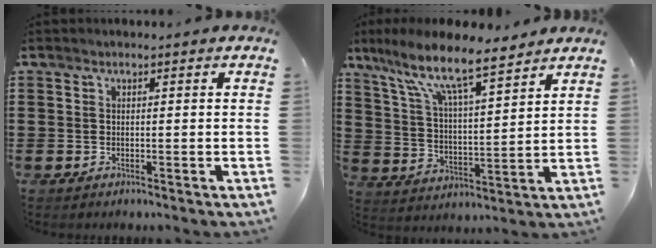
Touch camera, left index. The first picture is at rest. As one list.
[{"total": 10.1, "force": [7.8, 1.8, 6.1], "torque": [-0.144, -0.034, 0.132]}]